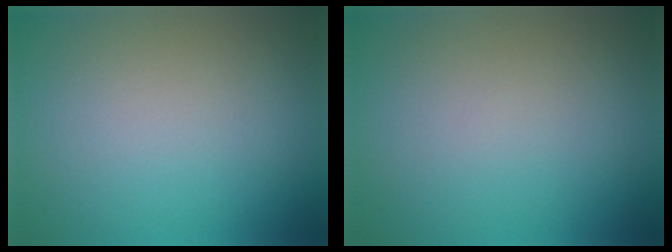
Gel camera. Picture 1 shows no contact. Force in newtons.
{"total": 0.0}